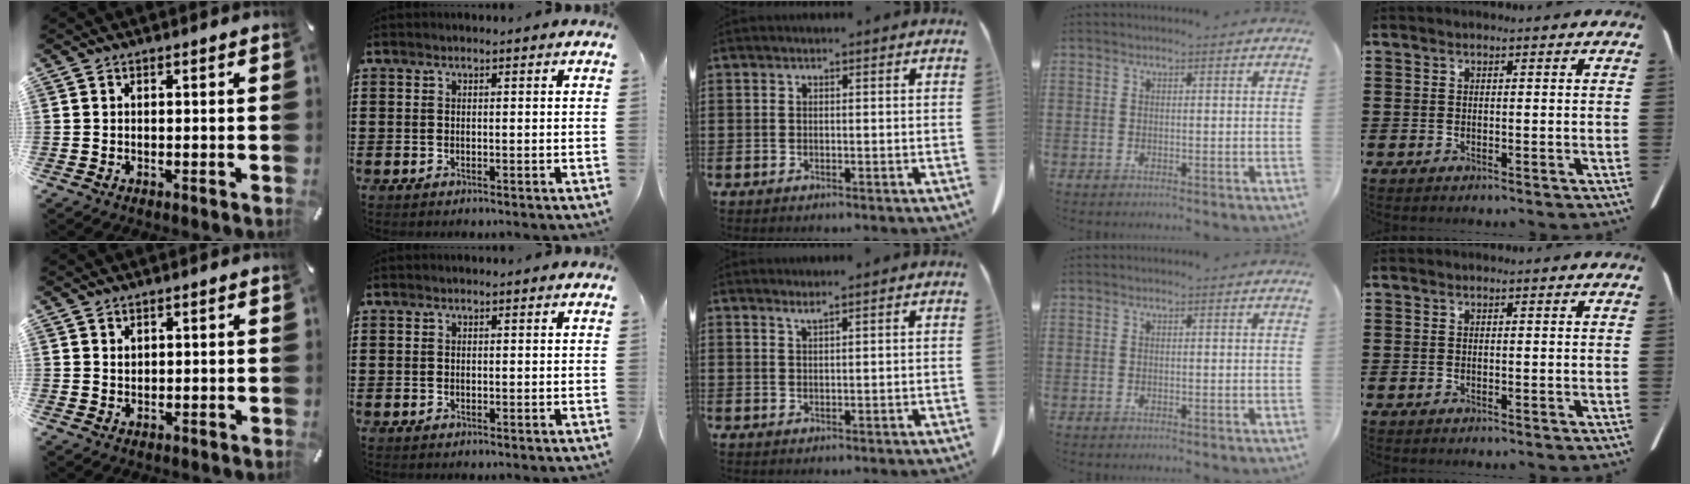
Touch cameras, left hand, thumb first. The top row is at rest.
{"thumb": {"total": 1.3, "force": [0.8, 1.0, 0.2], "torque": [0.004, -0.003, 0.015]}, "middle": {"total": 1.3, "force": [1.2, -0.2, 0.5], "torque": [-0.009, -0.003, 0.023]}}